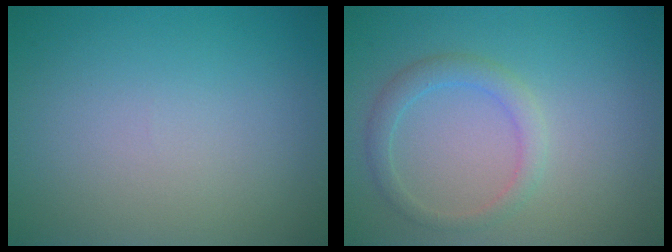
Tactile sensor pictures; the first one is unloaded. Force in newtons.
{"total": 2.2, "press": 2.2, "slide": 0.1}